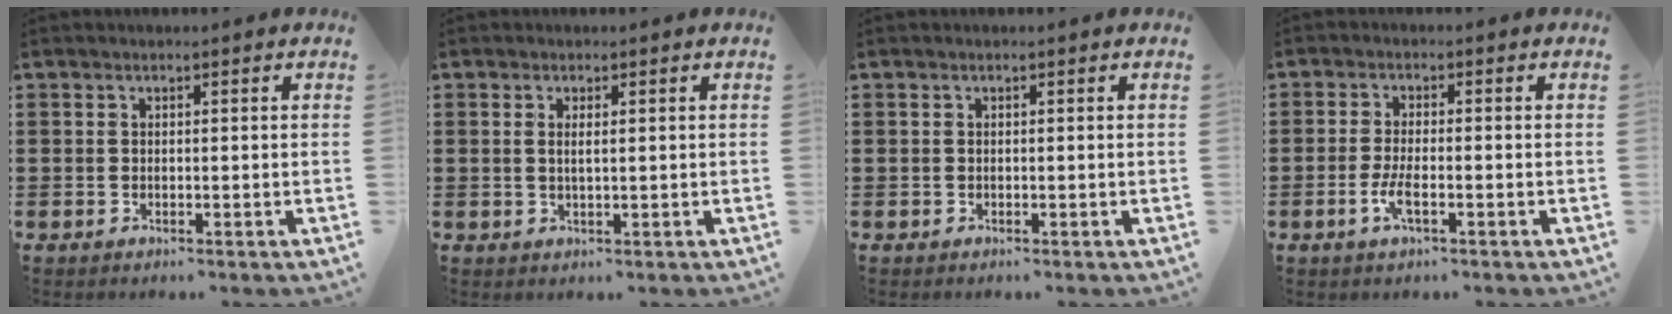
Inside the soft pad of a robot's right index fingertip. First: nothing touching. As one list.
[{"total": 1.2, "force": [0.3, 0.3, 1.2], "torque": [-0.023, 0.003, 0.005]}, {"total": 0.0}, {"total": 3.4, "force": [-1.4, 0.8, 3.1], "torque": [-0.065, -0.004, -0.028]}]